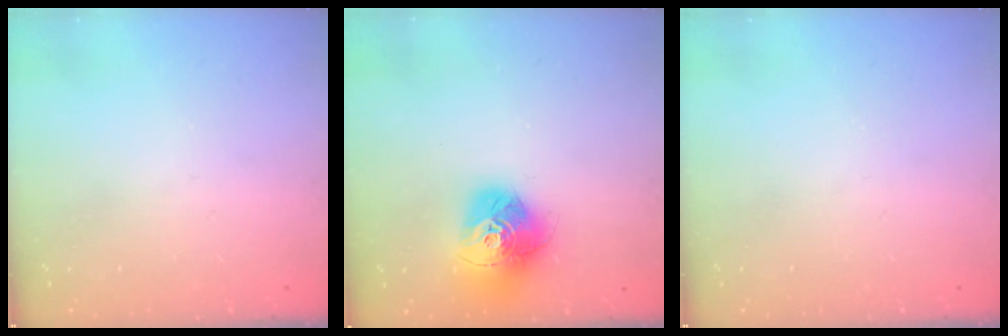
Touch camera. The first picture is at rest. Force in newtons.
{"total": 17.0, "press": 16.9, "slide": 1.5}
{"total": 0.0}